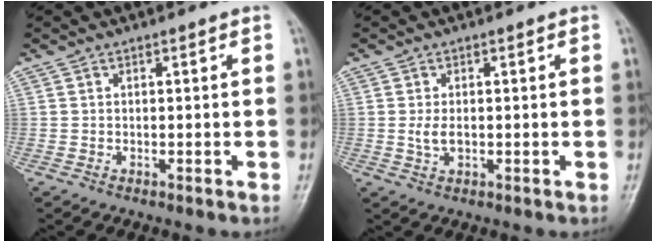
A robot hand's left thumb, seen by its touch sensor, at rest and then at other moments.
{"total": 2.6, "force": [-0.1, 1.5, 2.1], "torque": [-0.045, -0.002, -0.003]}